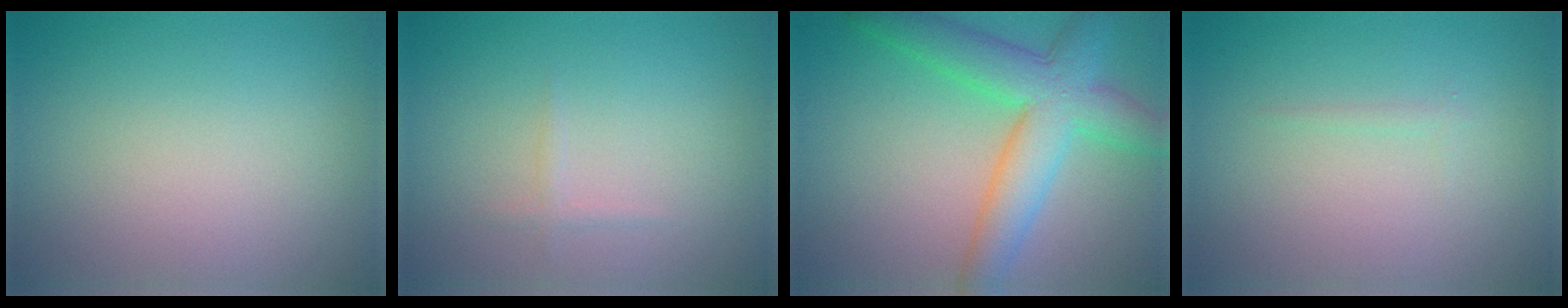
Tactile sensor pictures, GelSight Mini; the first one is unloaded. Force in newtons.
{"total": 0.7, "press": 0.7, "slide": 0.1}
{"total": 7.2, "press": 7.2, "slide": 0.3}
{"total": 0.6, "press": 0.5, "slide": 0.1}